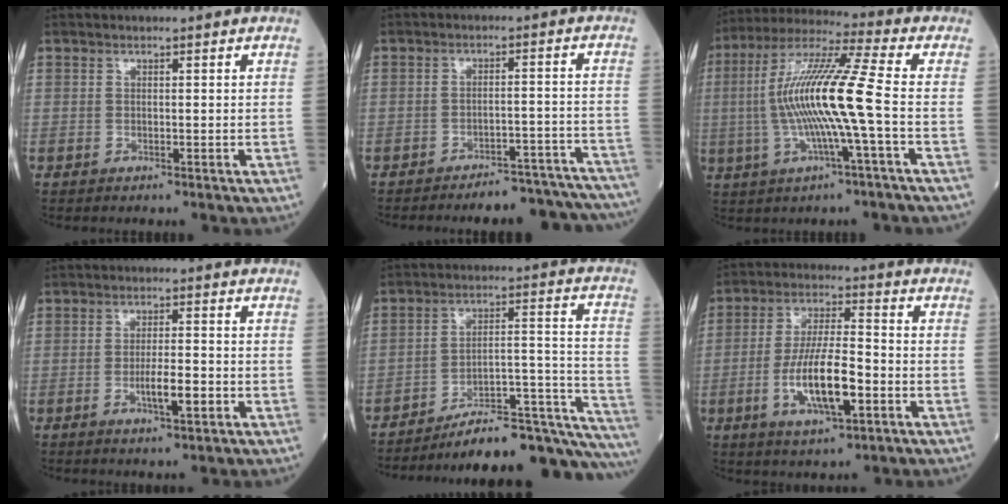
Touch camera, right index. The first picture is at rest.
{"total": 15.4, "force": [-14.7, 2.1, 4.0], "torque": [-0.009, 0.019, -0.175]}
{"total": 14.5, "force": [-1.4, -0.5, 14.4], "torque": [-0.288, 0.011, -0.035]}
{"total": 4.5, "force": [-1.5, 0.7, 4.1], "torque": [-0.070, 0.000, -0.023]}
{"total": 23.7, "force": [-21.2, 2.4, 10.2], "torque": [-0.061, 0.042, -0.294]}
{"total": 11.1, "force": [-3.3, 2.7, 10.3], "torque": [-0.201, 0.000, -0.057]}